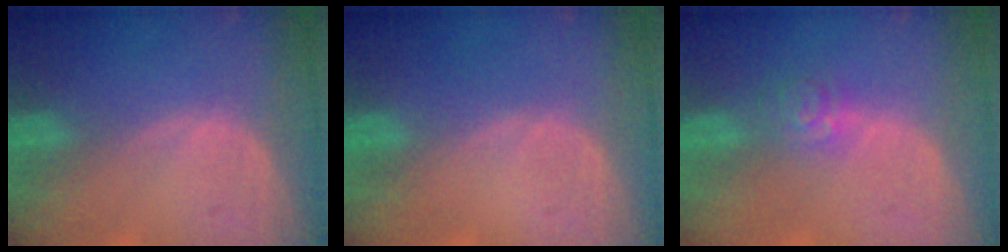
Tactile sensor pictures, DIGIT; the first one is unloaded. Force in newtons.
{"total": 0.0}
{"total": 3.7, "press": 3.5, "slide": 1.4}